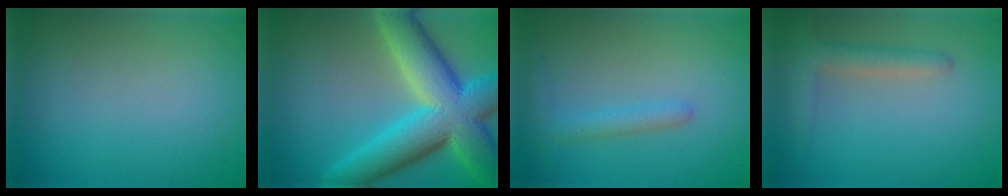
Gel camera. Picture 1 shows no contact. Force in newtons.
{"total": 11.9, "press": 11.8, "slide": 0.7}
{"total": 2.0, "press": 2.0, "slide": 0.2}
{"total": 2.9, "press": 2.9, "slide": 0.2}